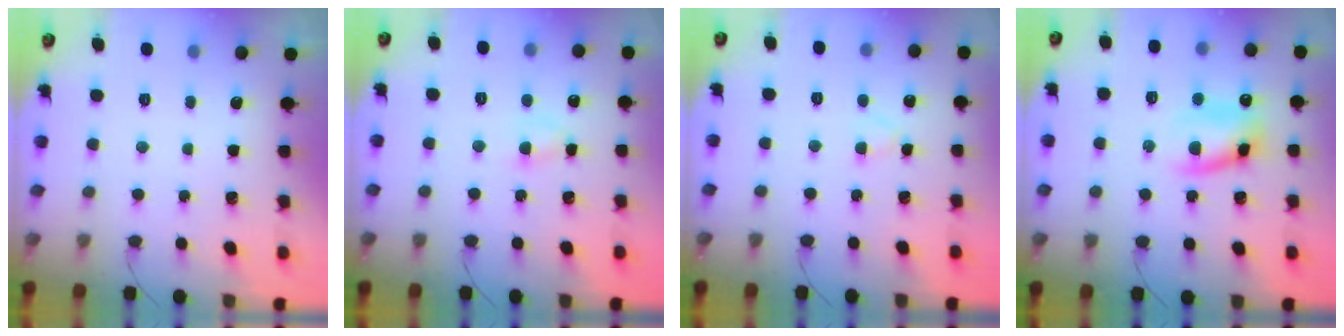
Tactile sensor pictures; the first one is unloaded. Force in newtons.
{"total": 3.6, "press": 3.4, "slide": 1.1}
{"total": 1.8, "press": 1.5, "slide": 0.9}
{"total": 10.7, "press": 10.5, "slide": 2.0}